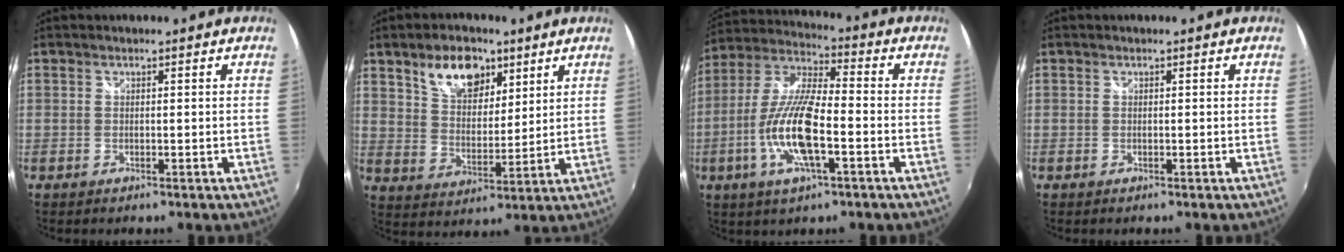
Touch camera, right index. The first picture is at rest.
{"total": 10.8, "force": [6.4, 6.1, 6.2], "torque": [-0.101, 0.016, 0.117]}
{"total": 14.1, "force": [-4.4, 3.6, 12.9], "torque": [-0.266, -0.005, -0.086]}
{"total": 0.0}